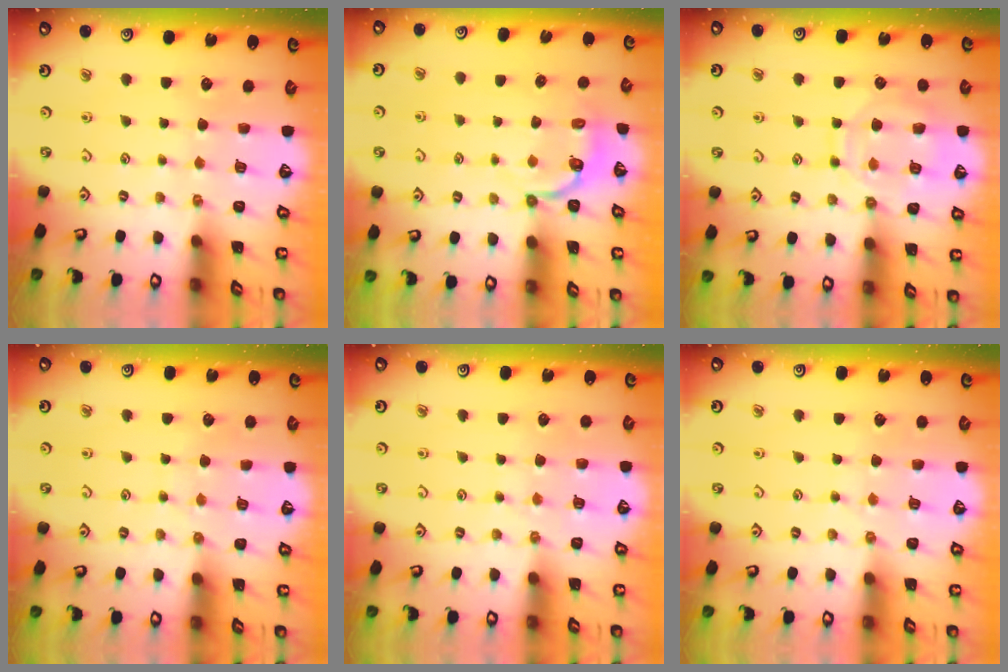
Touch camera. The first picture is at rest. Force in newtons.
{"total": 4.2, "press": 3.2, "slide": 2.7}
{"total": 12.8, "press": 12.7, "slide": 1.2}
{"total": 5.3, "press": 5.3, "slide": 0.6}
{"total": 4.4, "press": 4.4, "slide": 0.5}
{"total": 2.7, "press": 2.7, "slide": 0.5}